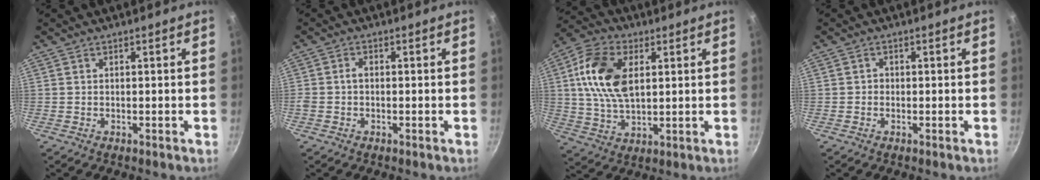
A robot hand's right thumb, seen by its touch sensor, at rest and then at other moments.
{"total": 1.6, "force": [-0.2, 1.1, 1.1], "torque": [-0.019, 0.007, -0.005]}
{"total": 14.0, "force": [3.2, 8.5, 10.7], "torque": [-0.188, 0.000, 0.055]}
{"total": 0.8, "force": [-0.3, 0.7, 0.2], "torque": [-0.002, 0.002, -0.006]}